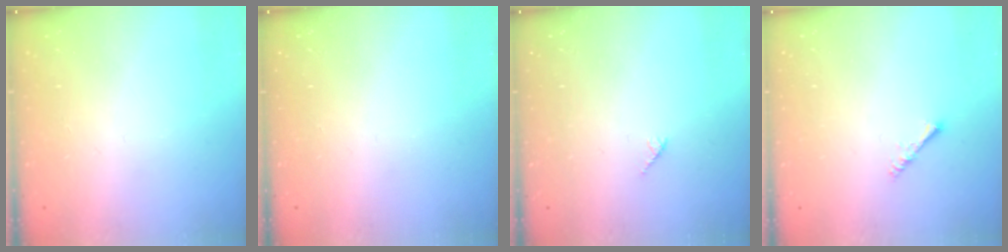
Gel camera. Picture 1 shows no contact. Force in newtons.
{"total": 0.0}
{"total": 4.2, "press": 4.1, "slide": 0.7}
{"total": 1.4, "press": 1.3, "slide": 0.3}